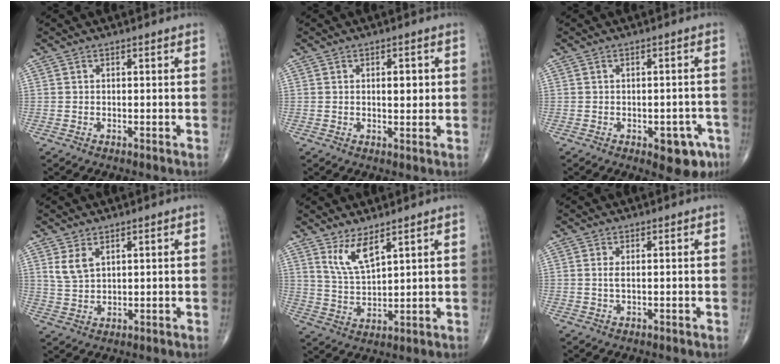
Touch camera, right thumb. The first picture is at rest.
{"total": 3.4, "force": [0.6, 1.6, 2.9], "torque": [-0.033, -0.003, 0.009]}
{"total": 6.8, "force": [-3.2, 3.5, 4.9], "torque": [-0.033, 0.016, -0.033]}
{"total": 4.0, "force": [2.1, 2.1, 2.7], "torque": [-0.052, -0.009, 0.050]}
{"total": 6.2, "force": [4.0, 1.6, 4.5], "torque": [-0.086, -0.037, 0.086]}
{"total": 1.4, "force": [0.3, 0.4, 1.4], "torque": [-0.036, -0.001, 0.009]}